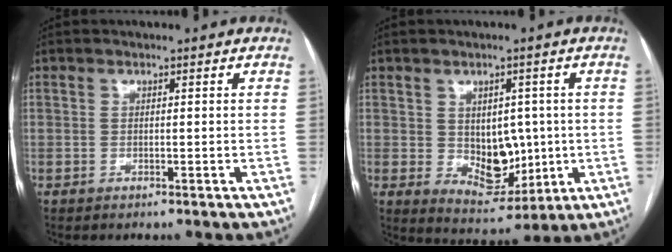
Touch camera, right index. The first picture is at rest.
{"total": 8.6, "force": [0.0, 5.6, 6.5], "torque": [-0.096, 0.000, 0.020]}